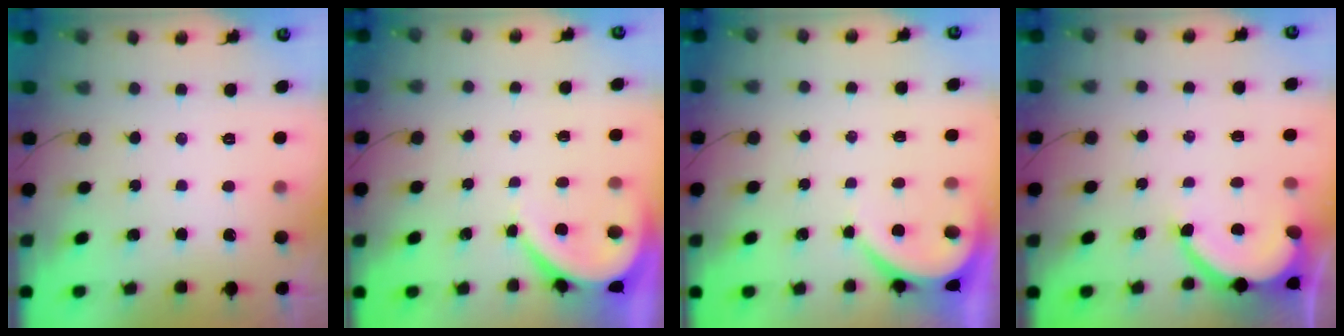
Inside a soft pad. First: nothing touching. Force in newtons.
{"total": 3.9, "press": 3.9, "slide": 0.4}
{"total": 3.9, "press": 3.9, "slide": 0.5}
{"total": 6.9, "press": 6.9, "slide": 0.5}